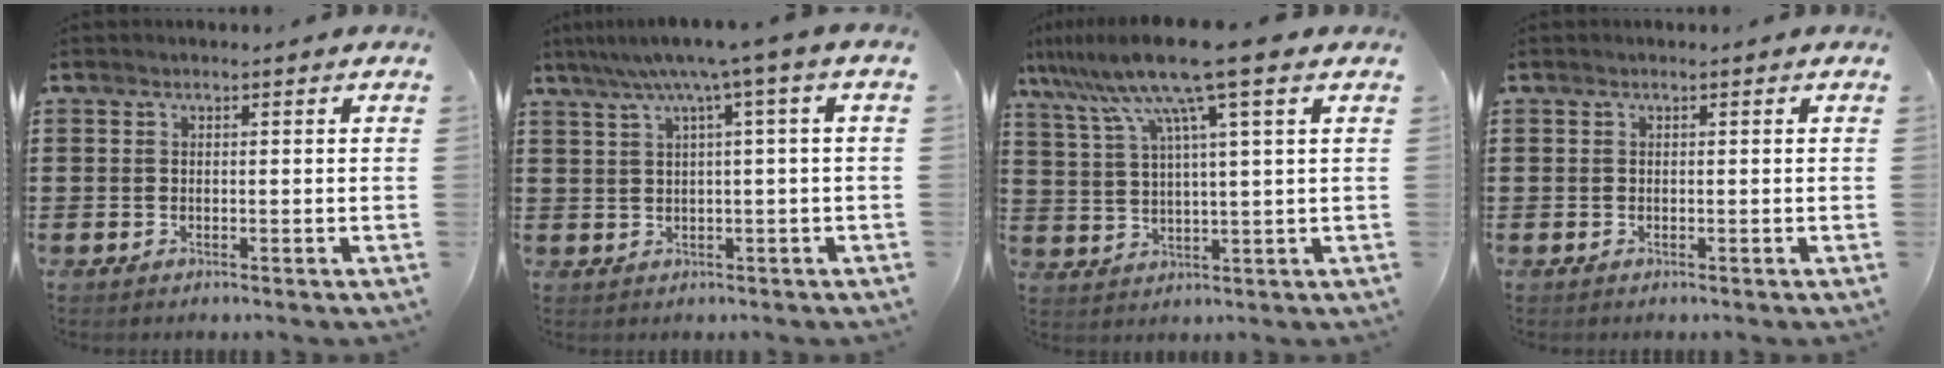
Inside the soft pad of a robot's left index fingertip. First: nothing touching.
{"total": 5.2, "force": [1.9, -0.8, 4.8], "torque": [-0.096, -0.008, 0.026]}
{"total": 10.7, "force": [7.0, -0.4, 8.1], "torque": [-0.192, -0.023, 0.113]}
{"total": 0.0}